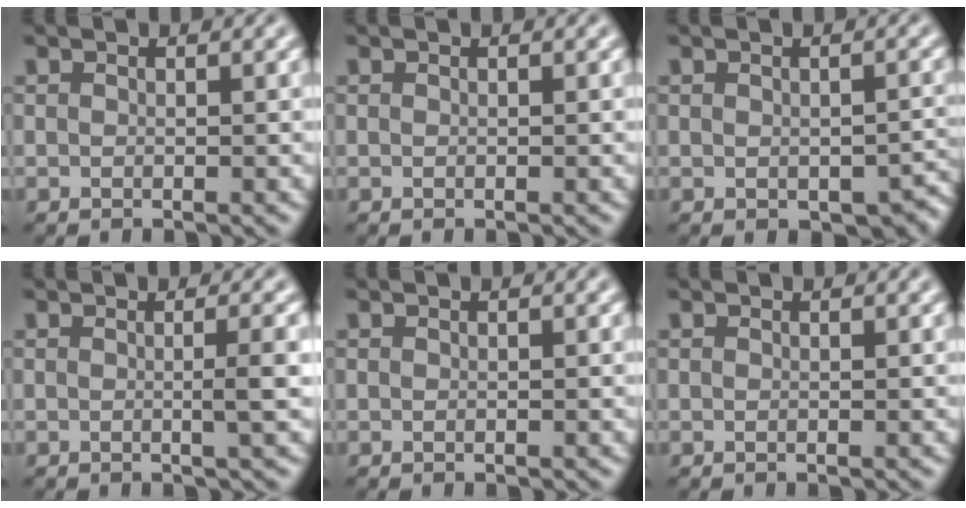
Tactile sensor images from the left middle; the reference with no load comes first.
{"total": 0.0}
{"total": 3.7, "force": [-1.4, 2.2, 2.6], "torque": [-0.028, -0.020, -0.005]}
{"total": 2.2, "force": [-0.1, 0.4, 2.2], "torque": [-0.031, -0.001, -0.007]}
{"total": 0.0}
{"total": 0.0}